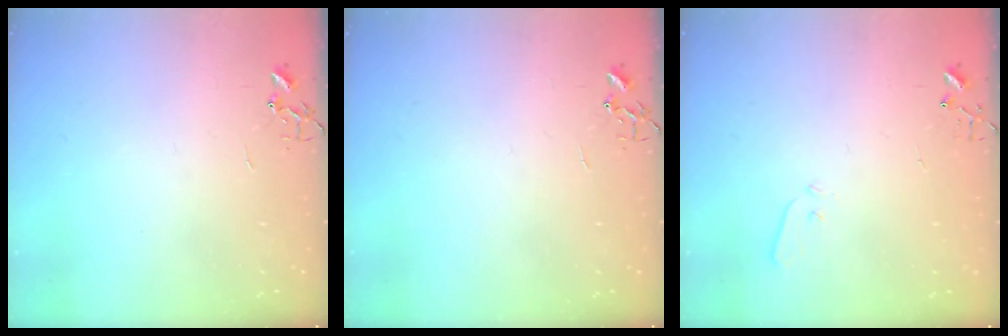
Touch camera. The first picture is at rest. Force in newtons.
{"total": 0.0}
{"total": 3.6, "press": 3.5, "slide": 0.6}